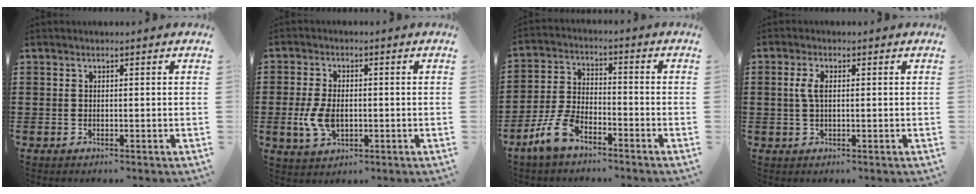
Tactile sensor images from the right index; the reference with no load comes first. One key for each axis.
{"total": 5.5, "fx": -0.9, "fy": 3.2, "fz": 4.4, "tx": -0.113, "ty": -0.007, "tz": -0.022}
{"total": 6.7, "fx": -4.6, "fy": 2.8, "fz": 3.9, "tx": -0.107, "ty": 0.005, "tz": -0.095}
{"total": 3.0, "fx": 0.4, "fy": 1.3, "fz": 2.7, "tx": -0.063, "ty": 0.004, "tz": 0.003}